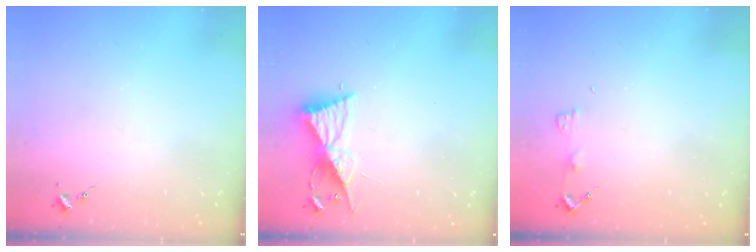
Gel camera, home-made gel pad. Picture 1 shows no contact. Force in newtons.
{"total": 9.5, "press": 9.5, "slide": 0.5}
{"total": 3.6, "press": 3.6, "slide": 0.4}